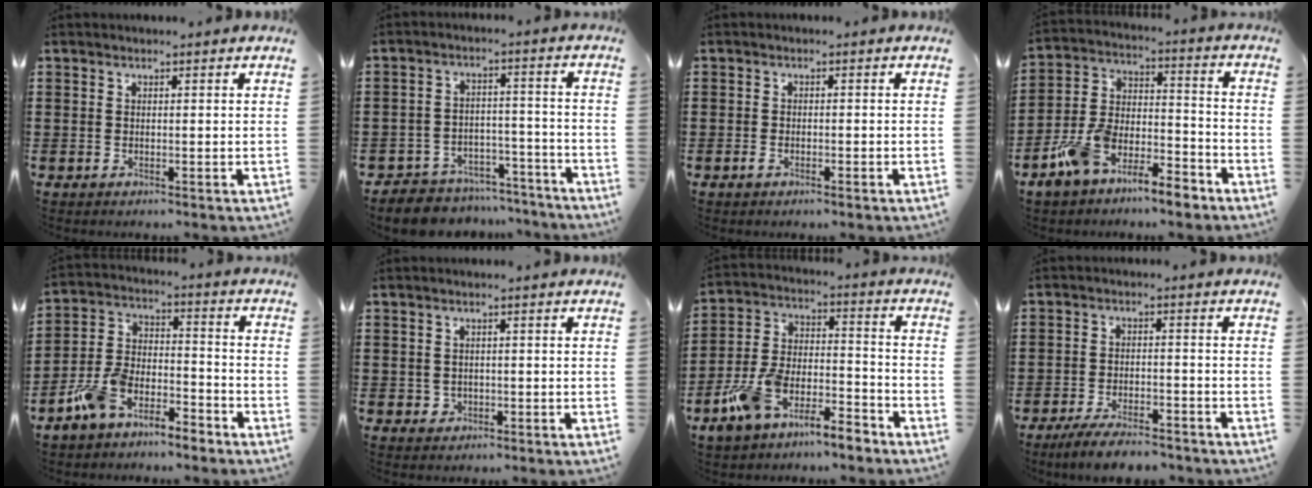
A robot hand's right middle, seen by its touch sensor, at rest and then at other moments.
{"total": 6.0, "force": [-5.8, 1.6, 0.3], "torque": [-0.002, 0.023, -0.116]}
{"total": 1.3, "force": [-0.8, 0.5, 0.8], "torque": [-0.025, -0.004, -0.018]}
{"total": 9.1, "force": [-7.7, 3.0, 3.9], "torque": [-0.088, 0.016, -0.154]}
{"total": 7.9, "force": [-6.8, 2.6, 3.0], "torque": [-0.071, 0.014, -0.137]}
{"total": 1.1, "force": [-0.1, 1.1, 0.3], "torque": [-0.010, 0.006, -0.005]}
{"total": 8.7, "force": [-7.2, 2.6, 4.0], "torque": [-0.084, 0.014, -0.144]}
{"total": 4.9, "force": [-4.4, 0.5, 2.1], "torque": [-0.038, -0.001, -0.085]}